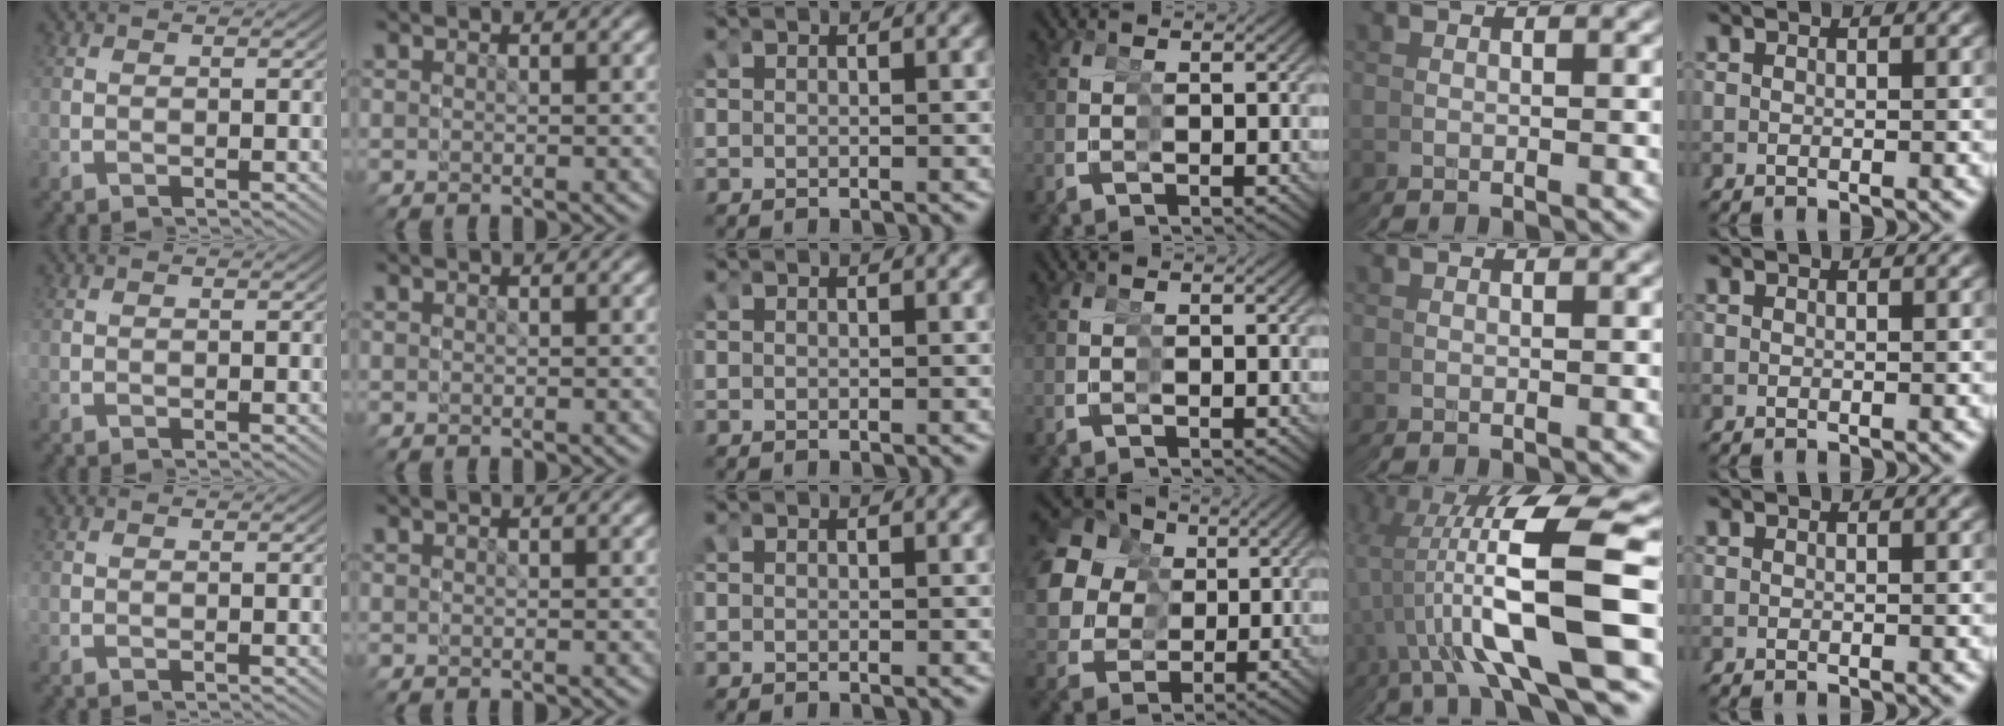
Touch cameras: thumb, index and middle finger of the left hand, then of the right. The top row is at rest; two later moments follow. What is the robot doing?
{"motion": "grasp_and_lifting", "object": "straw"}